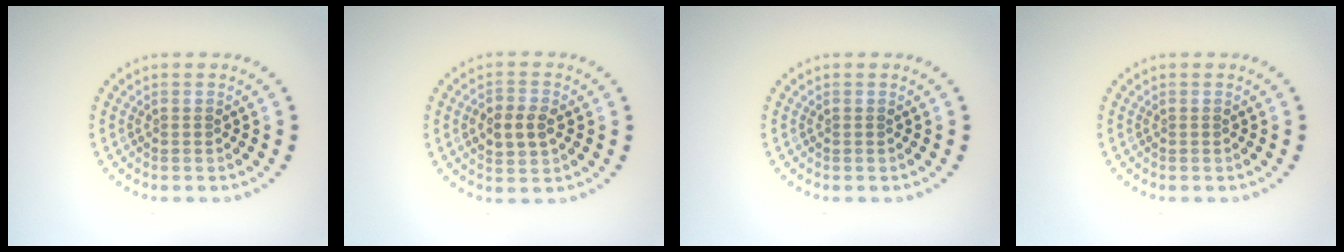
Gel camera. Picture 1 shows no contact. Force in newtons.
{"total": 3.0, "press": 3.0, "slide": 0.2}
{"total": 0.0}
{"total": 0.0}